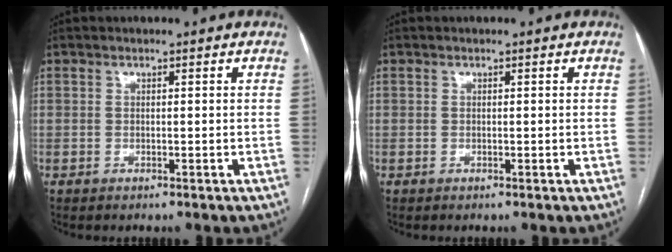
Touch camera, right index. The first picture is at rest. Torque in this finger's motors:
{"motor_torque": [0.01, 0.01, 0.00, 0.00]}